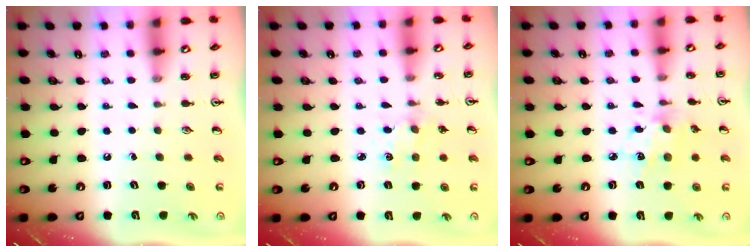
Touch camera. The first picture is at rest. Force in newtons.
{"total": 2.1, "press": 2.1, "slide": 0.4}
{"total": 9.1, "press": 9.1, "slide": 0.6}